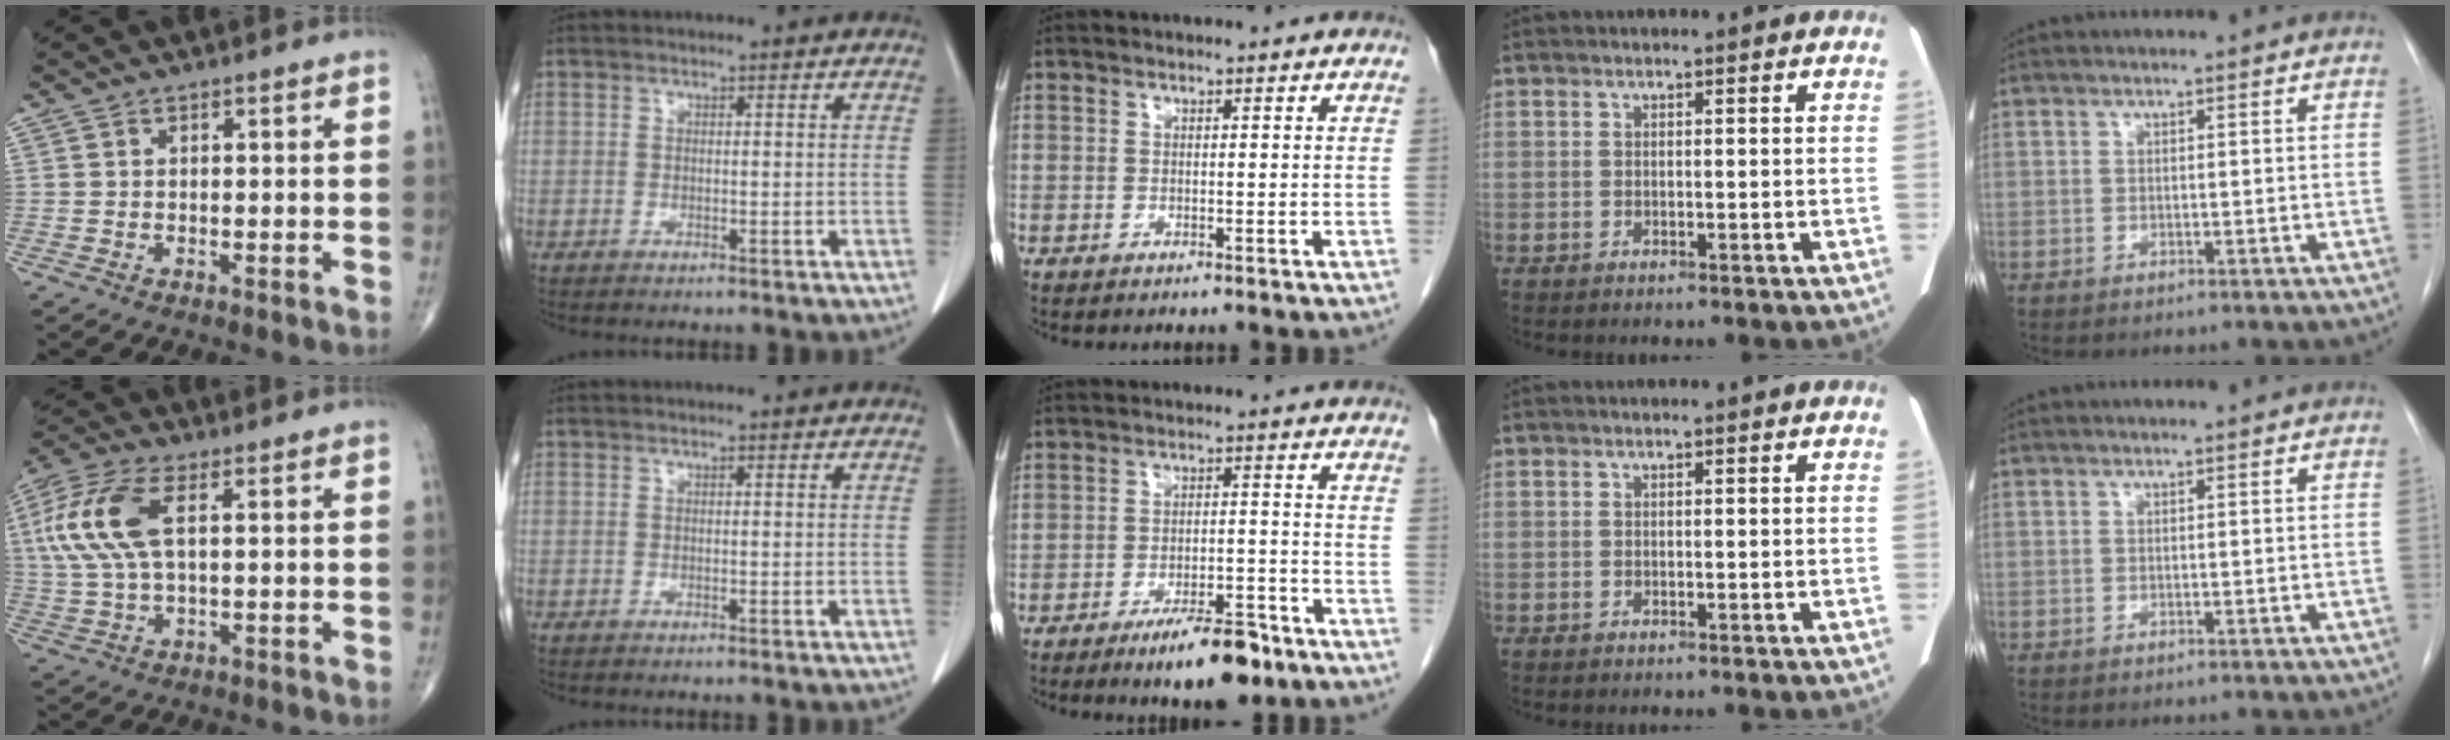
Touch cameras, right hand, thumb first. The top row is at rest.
{"thumb": {"total": 13.1, "force": [3.1, 5.9, 11.3], "torque": [-0.272, 0.014, 0.061]}, "middle": {"total": 8.7, "force": [-6.1, 2.2, 5.9], "torque": [-0.083, -0.003, -0.093]}}